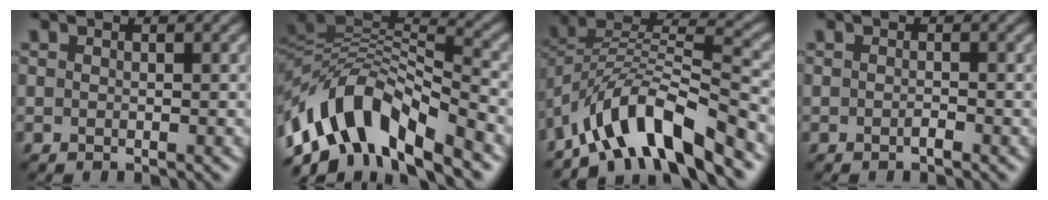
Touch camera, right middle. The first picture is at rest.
{"total": 10.0, "force": [-5.5, 4.3, 7.1], "torque": [-0.117, 0.017, -0.111]}
{"total": 10.0, "force": [-7.0, 2.7, 6.6], "torque": [-0.106, 0.008, -0.135]}
{"total": 0.7, "force": [-0.4, 0.1, 0.5], "torque": [-0.010, 0.001, -0.008]}